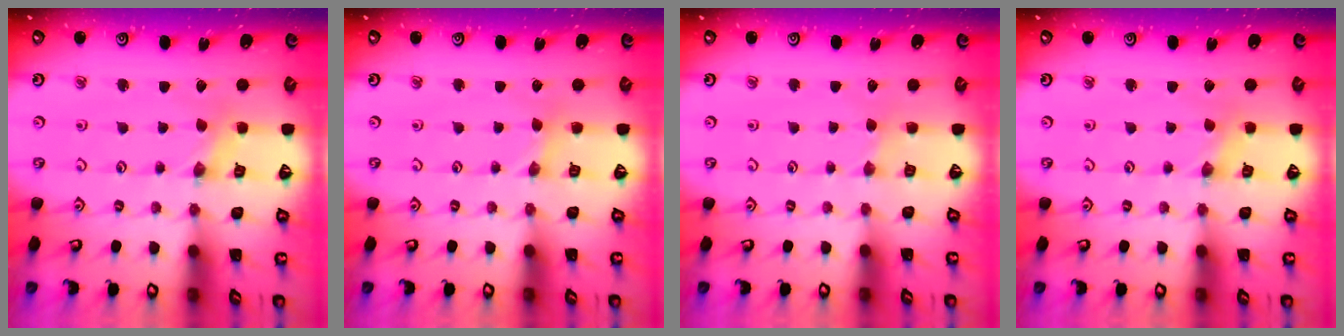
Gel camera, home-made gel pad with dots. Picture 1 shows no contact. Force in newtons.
{"total": 1.6, "press": 1.5, "slide": 0.3}
{"total": 1.7, "press": 1.6, "slide": 0.4}
{"total": 0.0}